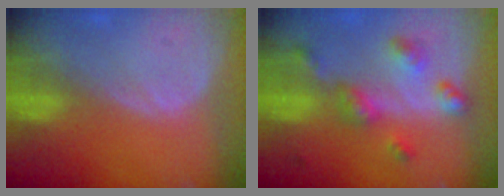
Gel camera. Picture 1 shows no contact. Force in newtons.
{"total": 6.8, "press": 6.0, "slide": 3.2}